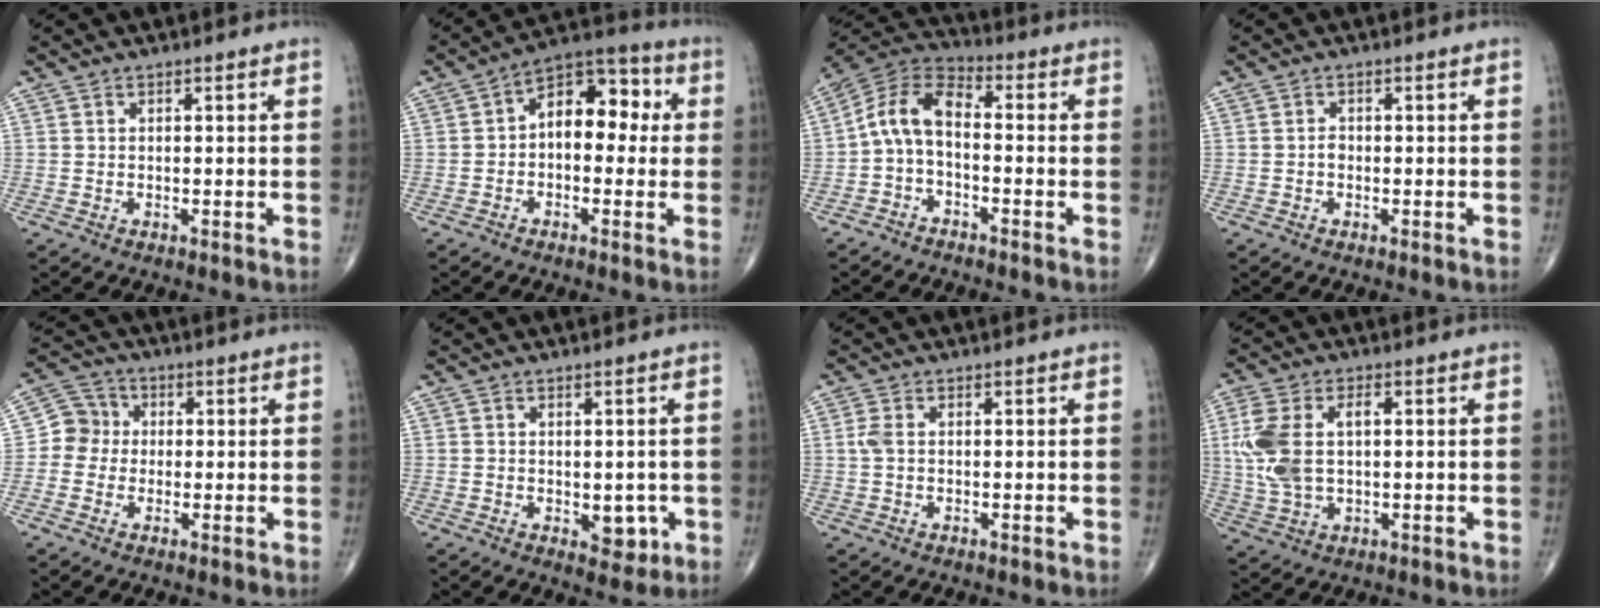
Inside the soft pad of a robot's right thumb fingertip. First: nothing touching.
{"total": 11.2, "force": [0.8, 7.0, 8.7], "torque": [-0.091, 0.037, -0.003]}
{"total": 8.6, "force": [-1.3, 4.9, 7.0], "torque": [-0.127, 0.035, -0.043]}
{"total": 1.1, "force": [-0.3, 0.8, 0.7], "torque": [-0.007, 0.003, -0.009]}
{"total": 5.6, "force": [-0.2, 5.3, 1.8], "torque": [-0.005, 0.017, -0.018]}
{"total": 4.2, "force": [-0.9, 2.7, 3.1], "torque": [-0.014, -0.003, -0.005]}
{"total": 1.9, "force": [0.1, 1.0, 1.6], "torque": [-0.044, 0.003, 0.002]}
{"total": 11.1, "force": [1.2, 6.3, 9.0], "torque": [-0.210, 0.012, 0.027]}